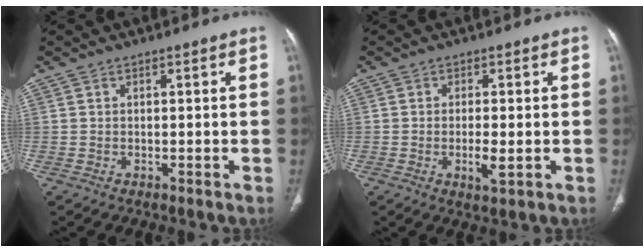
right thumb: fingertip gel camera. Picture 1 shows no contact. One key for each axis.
{"total": 3.4, "fx": -0.8, "fy": 0.8, "fz": 3.2, "tx": -0.063, "ty": -0.009, "tz": -0.014}